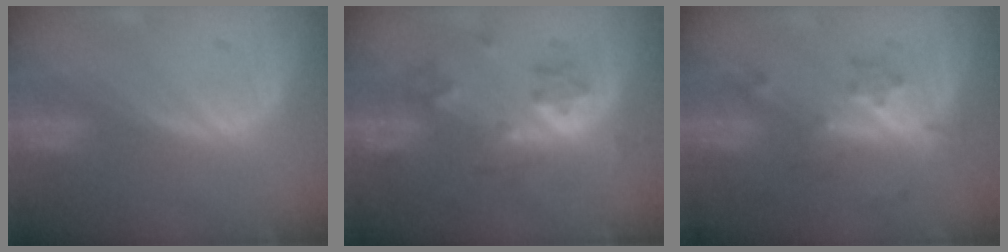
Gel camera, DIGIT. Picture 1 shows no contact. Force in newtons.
{"total": 5.7, "press": 5.7, "slide": 0.6}
{"total": 6.1, "press": 5.4, "slide": 2.9}